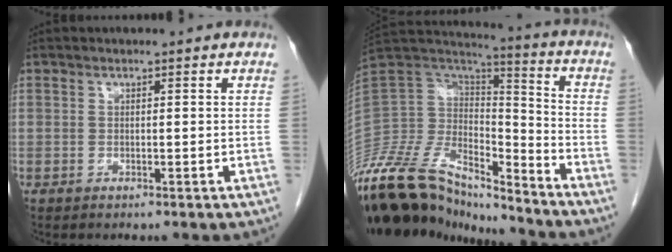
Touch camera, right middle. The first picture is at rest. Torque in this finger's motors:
{"motor_torque": [1.18, -0.96, 1.05, 0.21]}